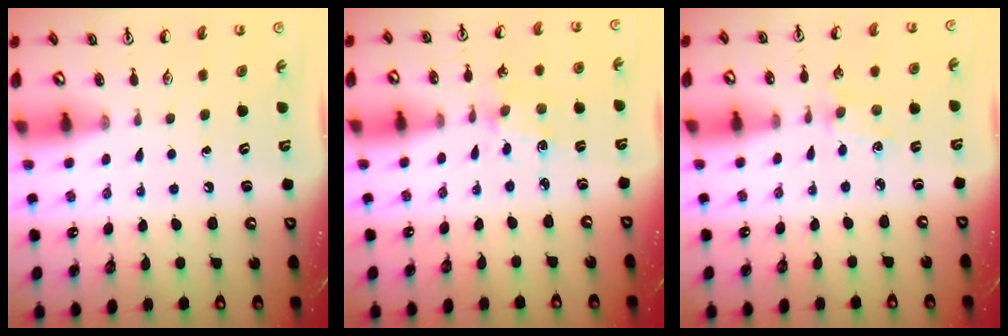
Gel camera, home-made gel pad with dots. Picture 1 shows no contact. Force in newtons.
{"total": 2.3, "press": 2.3, "slide": 0.3}
{"total": 2.6, "press": 2.5, "slide": 0.4}